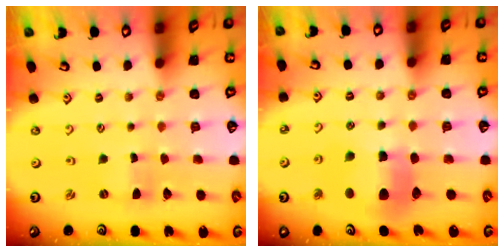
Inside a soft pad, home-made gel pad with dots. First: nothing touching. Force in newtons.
{"total": 9.7, "press": 9.6, "slide": 1.3}